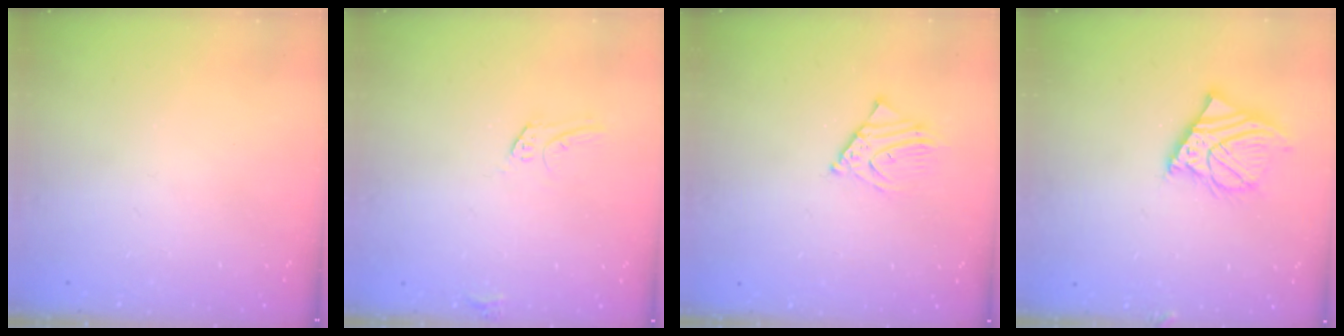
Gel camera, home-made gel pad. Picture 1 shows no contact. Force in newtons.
{"total": 6.5, "press": 6.5, "slide": 0.4}
{"total": 5.0, "press": 4.9, "slide": 0.5}
{"total": 11.4, "press": 11.2, "slide": 2.2}